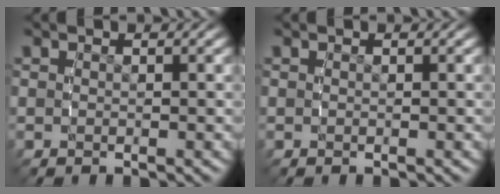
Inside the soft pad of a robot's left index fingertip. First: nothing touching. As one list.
[{"total": 0.0}]